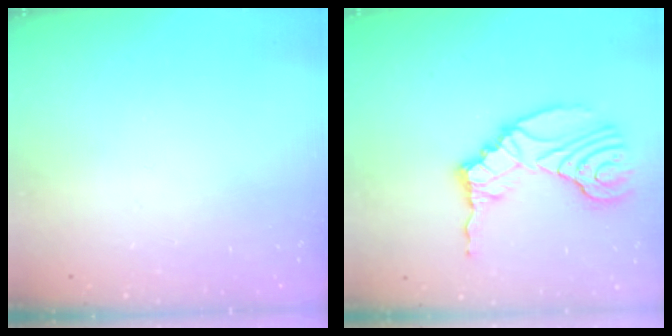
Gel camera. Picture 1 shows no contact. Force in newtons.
{"total": 14.6, "press": 14.4, "slide": 2.4}